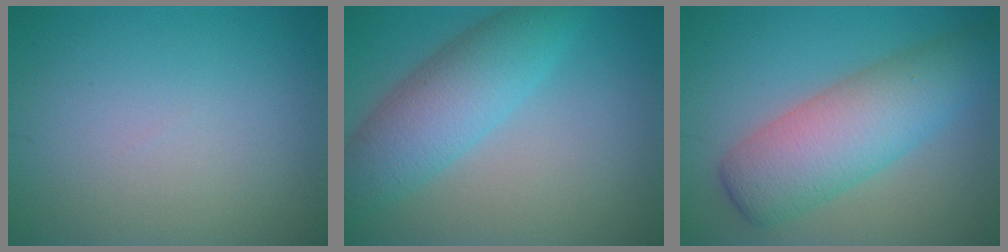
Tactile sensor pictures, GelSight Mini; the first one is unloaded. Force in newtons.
{"total": 6.3, "press": 6.3, "slide": 0.1}
{"total": 7.5, "press": 7.5, "slide": 0.2}